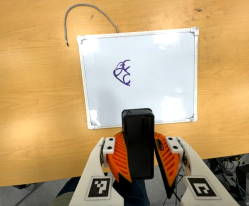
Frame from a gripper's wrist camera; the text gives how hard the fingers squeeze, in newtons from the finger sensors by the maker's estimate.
{"total": 10.4, "left": 10.1, "right": 10.8}